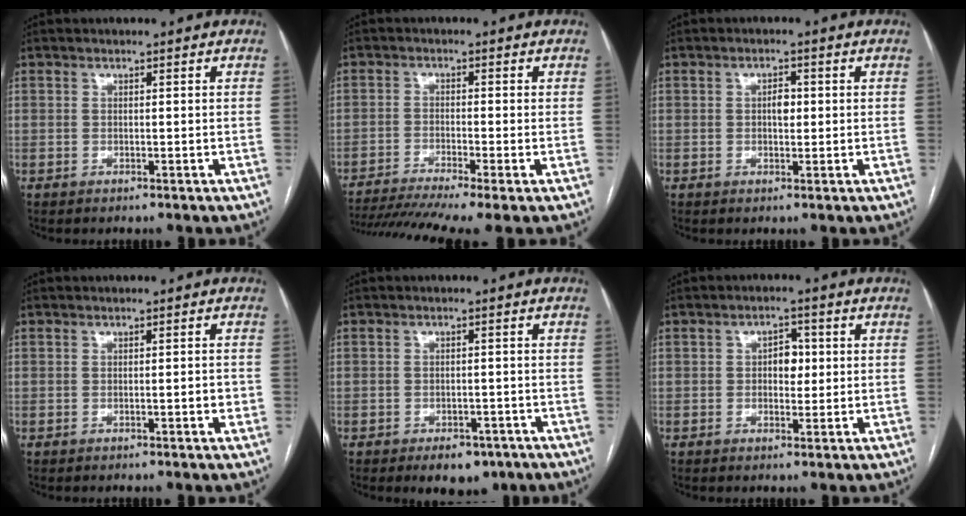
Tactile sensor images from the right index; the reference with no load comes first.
{"total": 12.2, "force": [-9.5, -0.2, 7.6], "torque": [-0.125, -0.020, -0.156]}
{"total": 2.1, "force": [0.1, 1.1, 1.8], "torque": [-0.027, 0.004, 0.001]}
{"total": 1.7, "force": [-0.4, 0.3, 1.6], "torque": [-0.020, 0.001, -0.004]}
{"total": 5.6, "force": [-3.8, 3.1, 2.7], "torque": [-0.027, 0.002, -0.047]}
{"total": 3.4, "force": [0.2, 2.1, 2.7], "torque": [-0.036, 0.009, 0.005]}